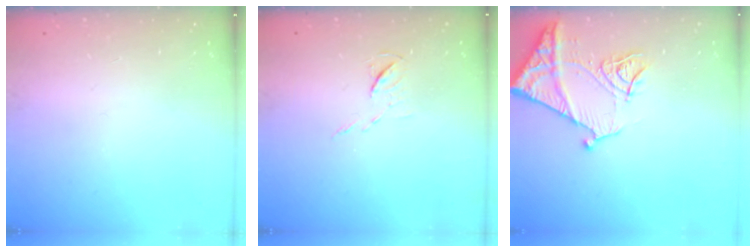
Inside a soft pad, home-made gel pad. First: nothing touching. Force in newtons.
{"total": 4.9, "press": 4.9, "slide": 0.5}
{"total": 11.9, "press": 11.8, "slide": 1.4}